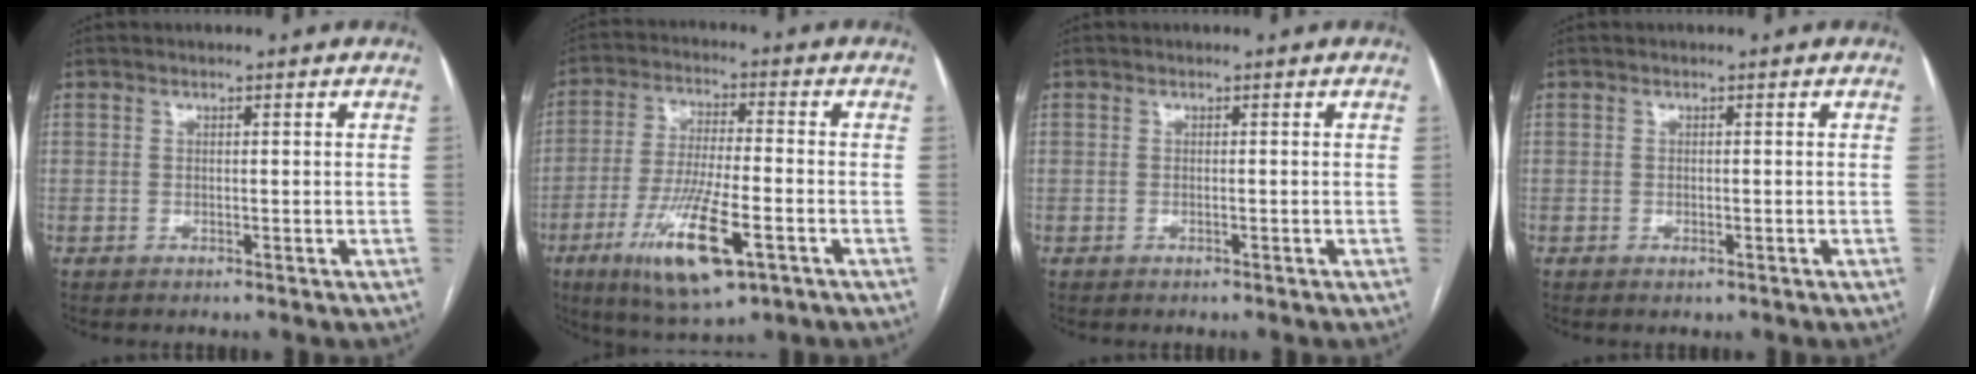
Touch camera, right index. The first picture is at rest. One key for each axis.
{"total": 13.8, "fx": -6.1, "fy": 2.6, "fz": 12.0, "tx": -0.234, "ty": -0.025, "tz": -0.101}
{"total": 0.0}
{"total": 0.6, "fx": -0.4, "fy": 0.3, "fz": 0.4, "tx": -0.005, "ty": 0.000, "tz": -0.003}